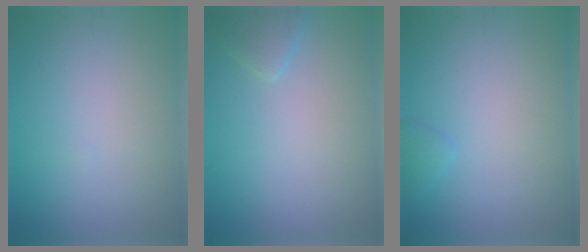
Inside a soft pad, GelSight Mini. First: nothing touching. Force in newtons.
{"total": 1.7, "press": 1.7, "slide": 0.2}
{"total": 0.9, "press": 0.9, "slide": 0.1}